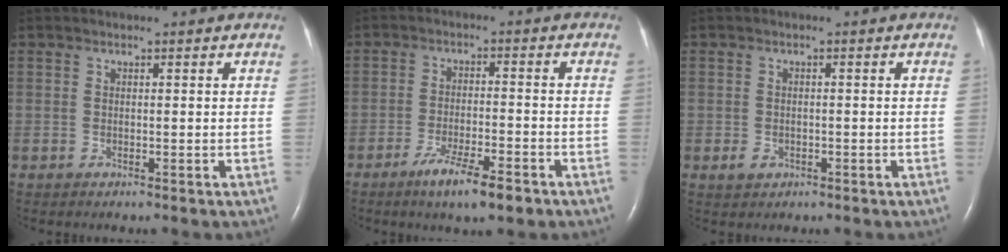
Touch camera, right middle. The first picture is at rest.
{"total": 7.4, "force": [-4.8, 0.9, 5.5], "torque": [-0.103, -0.012, -0.078]}
{"total": 1.8, "force": [-0.8, 1.4, 0.9], "torque": [-0.016, 0.002, -0.006]}